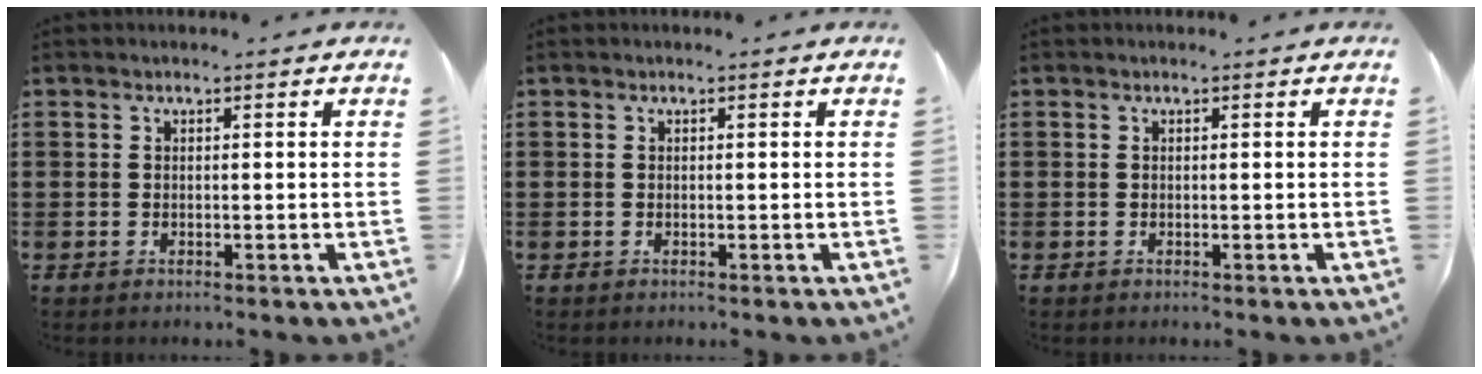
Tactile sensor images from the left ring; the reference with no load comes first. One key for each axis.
{"total": 0.0}
{"total": 0.0}